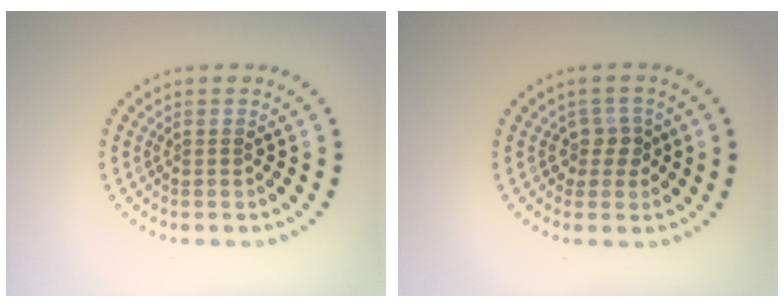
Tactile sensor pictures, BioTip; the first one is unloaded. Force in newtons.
{"total": 1.9, "press": 1.5, "slide": 1.2}